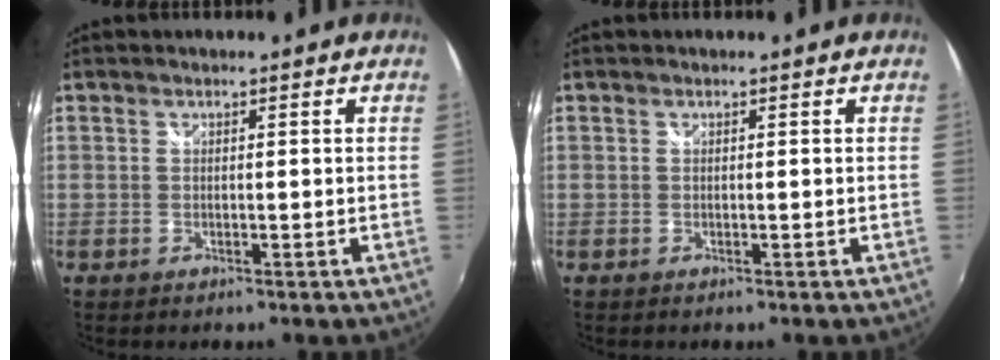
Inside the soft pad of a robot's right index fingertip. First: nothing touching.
{"total": 0.0}